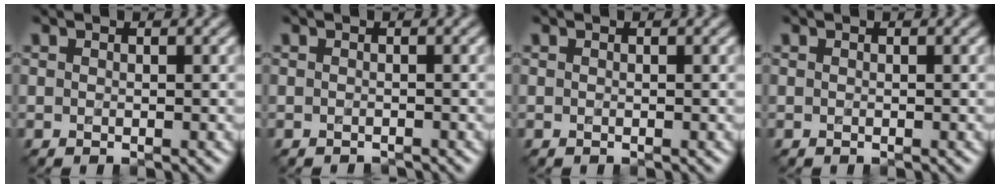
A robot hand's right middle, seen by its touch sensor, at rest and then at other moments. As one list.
[{"total": 0.7, "force": [-0.7, 0.1, 0.0], "torque": [-0.003, -0.008, -0.012]}, {"total": 0.0}, {"total": 0.0}]